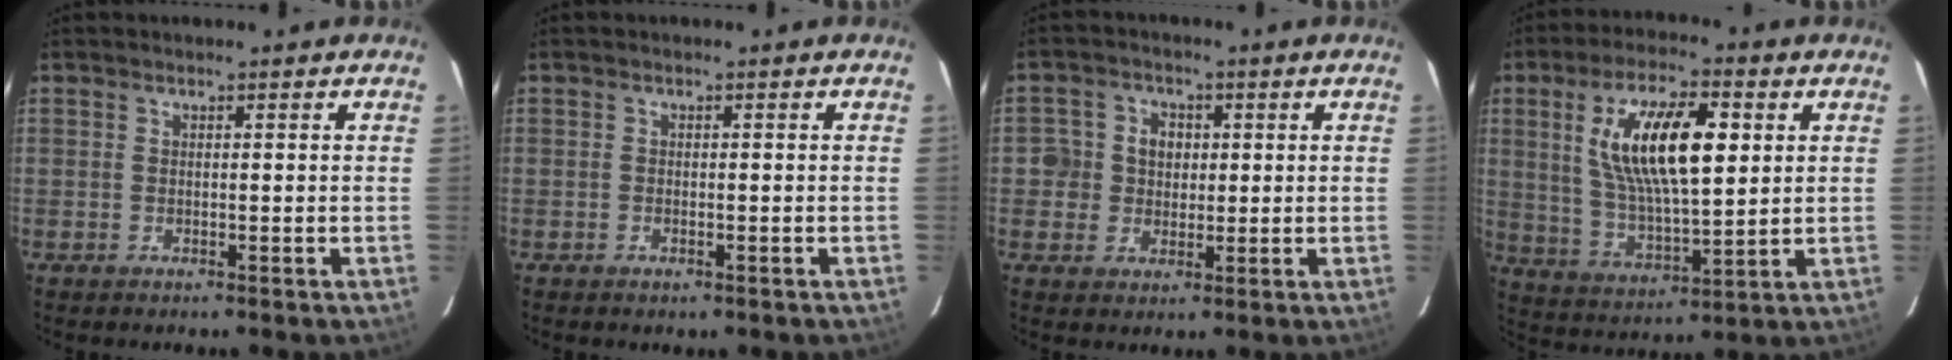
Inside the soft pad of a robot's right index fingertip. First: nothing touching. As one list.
[{"total": 0.9, "force": [-0.5, 0.6, 0.5], "torque": [-0.007, 0.000, -0.008]}, {"total": 5.4, "force": [0.0, 5.3, 1.2], "torque": [-0.013, 0.020, -0.002]}, {"total": 16.6, "force": [4.4, 5.8, 15.0], "torque": [-0.277, 0.010, 0.087]}]